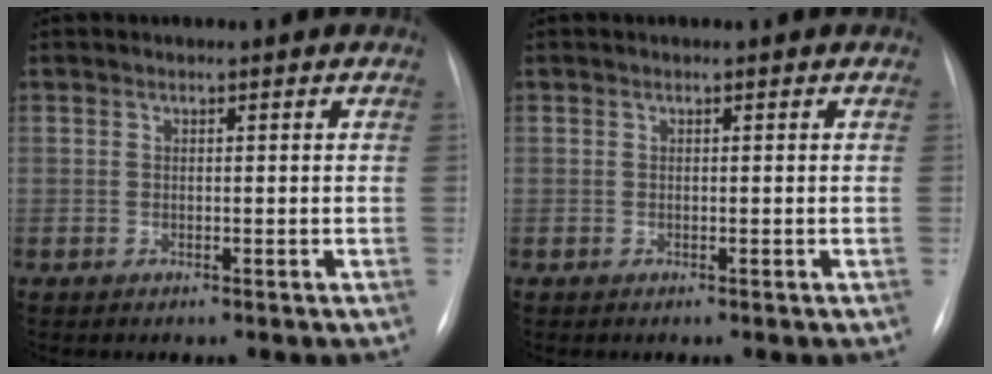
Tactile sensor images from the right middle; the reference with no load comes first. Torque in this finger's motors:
{"motor_torque": [0.00, 0.00, 0.00, 0.00]}